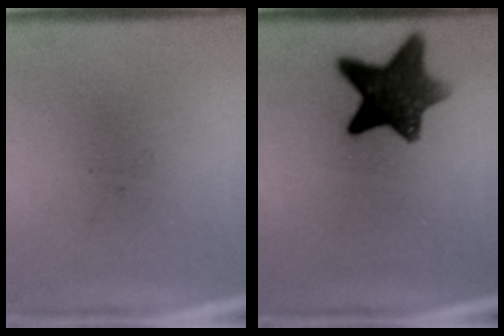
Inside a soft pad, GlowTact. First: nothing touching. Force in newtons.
{"total": 11.3}